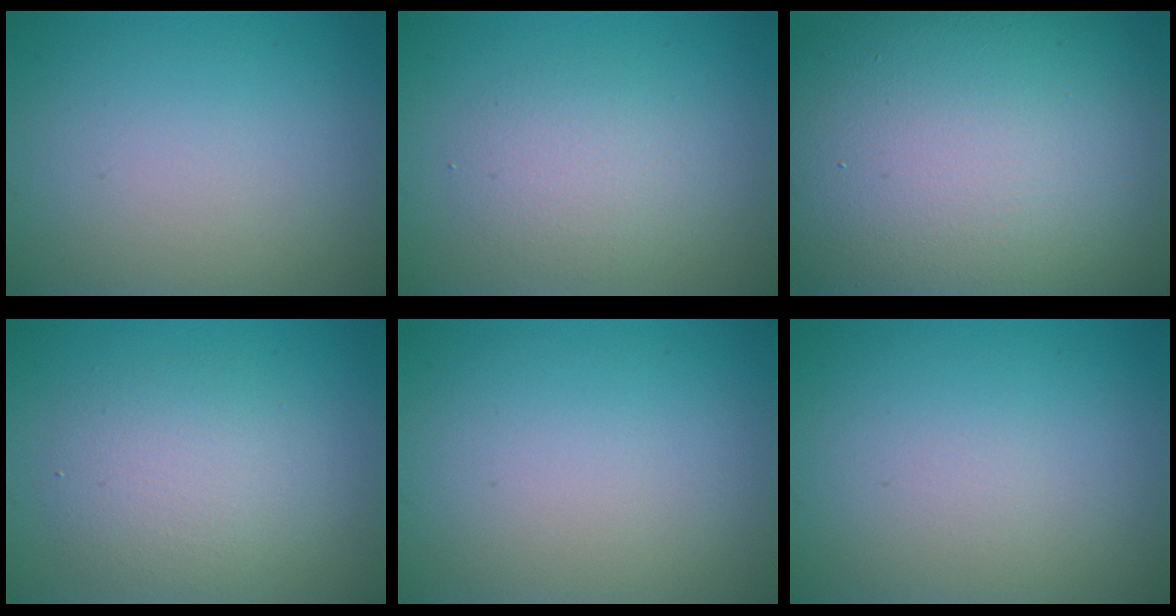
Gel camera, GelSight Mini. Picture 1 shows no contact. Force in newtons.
{"total": 2.7, "press": 2.7, "slide": 0.2}
{"total": 20.6, "press": 20.6, "slide": 1.0}
{"total": 3.9, "press": 3.9, "slide": 0.2}
{"total": 0.0}
{"total": 0.0}